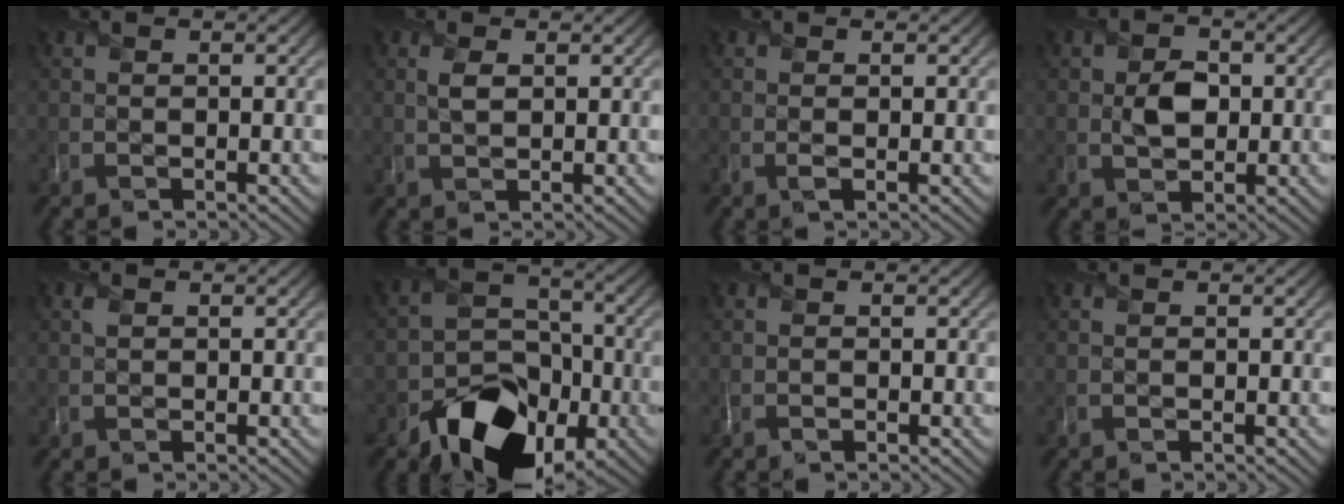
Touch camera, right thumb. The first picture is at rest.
{"total": 1.8, "force": [0.6, 0.9, 1.4], "torque": [-0.036, -0.003, 0.014]}
{"total": 0.6, "force": [0.0, 0.2, 0.6], "torque": [-0.011, -0.002, 0.000]}
{"total": 3.6, "force": [0.2, 2.7, 2.3], "torque": [-0.048, -0.001, 0.001]}
{"total": 0.6, "force": [0.3, 0.5, 0.3], "torque": [-0.012, 0.000, 0.007]}
{"total": 13.4, "force": [-7.0, 8.7, 7.4], "torque": [-0.125, -0.031, -0.128]}
{"total": 0.0}
{"total": 0.0}